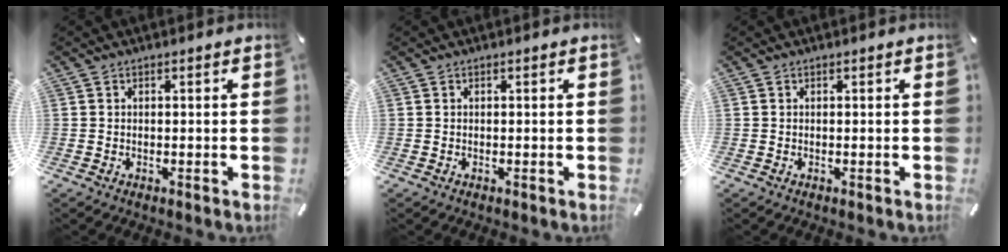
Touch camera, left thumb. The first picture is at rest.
{"total": 0.0}
{"total": 0.0}